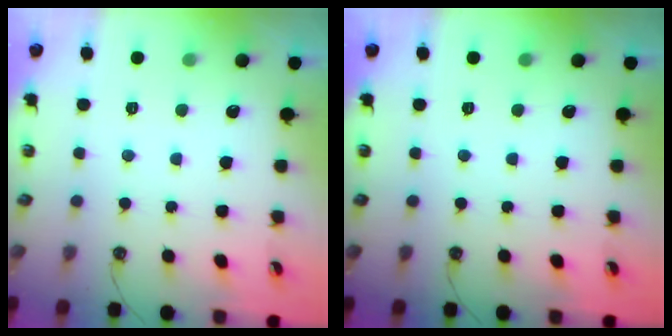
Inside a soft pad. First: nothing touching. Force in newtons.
{"total": 0.0}